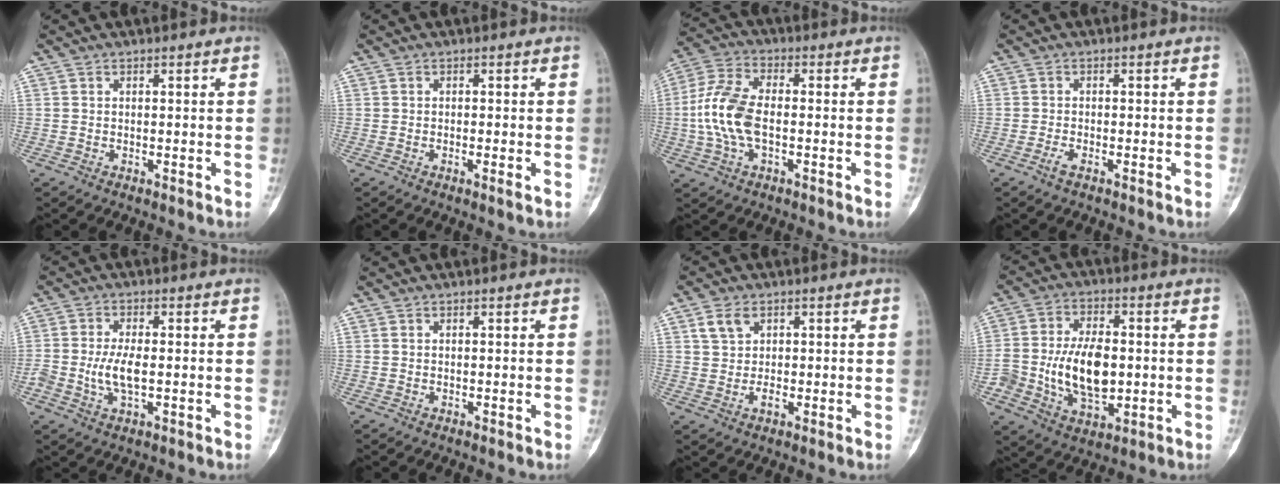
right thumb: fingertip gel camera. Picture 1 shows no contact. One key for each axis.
{"total": 1.1, "fx": -0.4, "fy": 0.3, "fz": 1.0, "tx": -0.021, "ty": -0.003, "tz": -0.008}
{"total": 11.3, "fx": -1.1, "fy": 6.0, "fz": 9.5, "tx": -0.210, "ty": 0.021, "tz": -0.028}
{"total": 1.4, "fx": -1.0, "fy": 0.5, "fz": 0.9, "tx": -0.026, "ty": 0.000, "tz": -0.022}
{"total": 5.8, "fx": -0.8, "fy": 2.6, "fz": 5.2, "tx": -0.112, "ty": 0.001, "tz": -0.015}
{"total": 0.0}
{"total": 4.5, "fx": 1.4, "fy": 3.4, "fz": 2.6, "tx": -0.038, "ty": -0.003, "tz": 0.028}
{"total": 14.2, "fx": -1.1, "fy": 8.3, "fz": 11.4, "tx": -0.190, "ty": 0.007, "tz": -0.011}